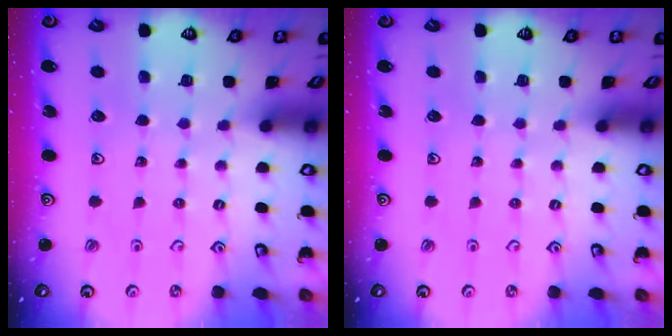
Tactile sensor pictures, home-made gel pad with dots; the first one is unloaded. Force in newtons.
{"total": 0.0}